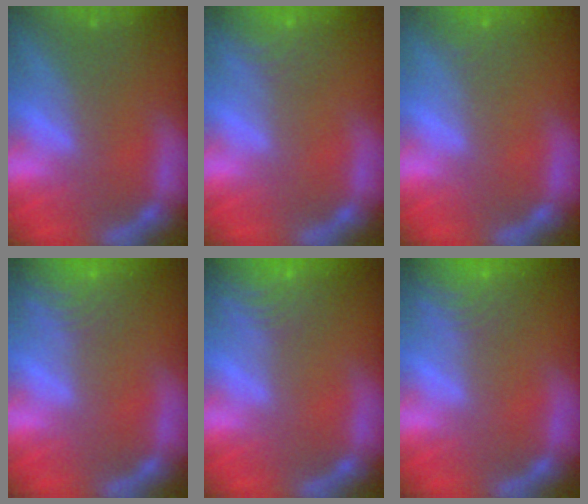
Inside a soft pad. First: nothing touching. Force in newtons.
{"total": 4.0}
{"total": 1.4}
{"total": 8.0}
{"total": 9.0}
{"total": 8.0}